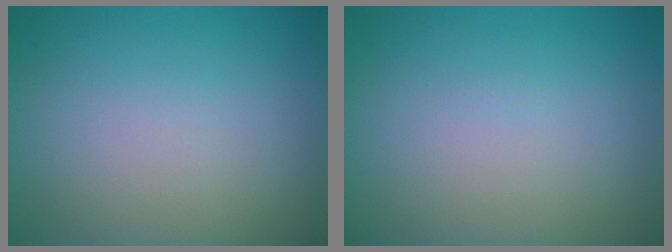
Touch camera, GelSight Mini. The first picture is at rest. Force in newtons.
{"total": 0.0}